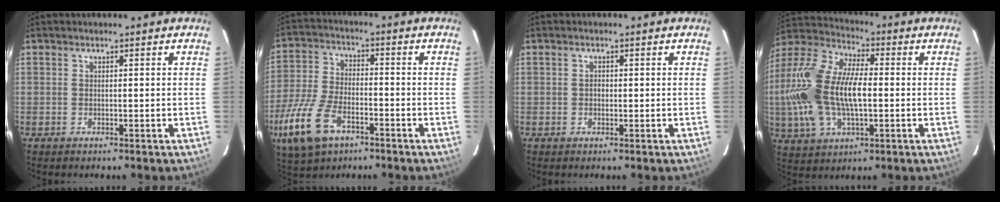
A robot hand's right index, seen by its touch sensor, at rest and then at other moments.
{"total": 15.2, "force": [-7.9, 8.1, 10.1], "torque": [-0.242, -0.020, -0.148]}
{"total": 0.9, "force": [0.0, 0.8, 0.3], "torque": [-0.004, 0.003, -0.001]}
{"total": 19.1, "force": [-1.2, 9.7, 16.4], "torque": [-0.348, 0.009, -0.021]}